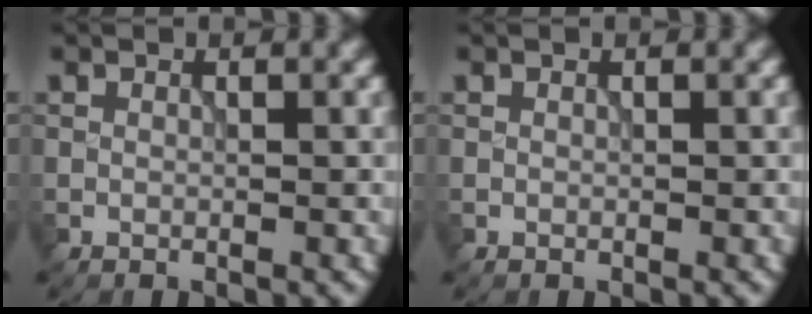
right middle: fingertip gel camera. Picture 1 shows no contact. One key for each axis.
{"total": 0.0}